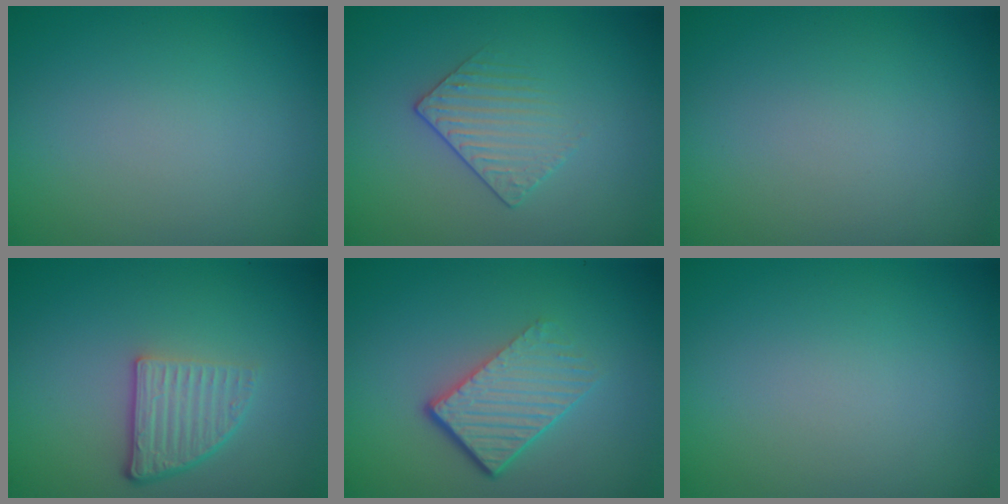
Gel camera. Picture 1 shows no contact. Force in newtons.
{"total": 1.5, "press": 1.0, "slide": 1.1}
{"total": 0.0}
{"total": 3.8, "press": 2.6, "slide": 2.8}
{"total": 4.6, "press": 2.9, "slide": 3.6}
{"total": 0.0}